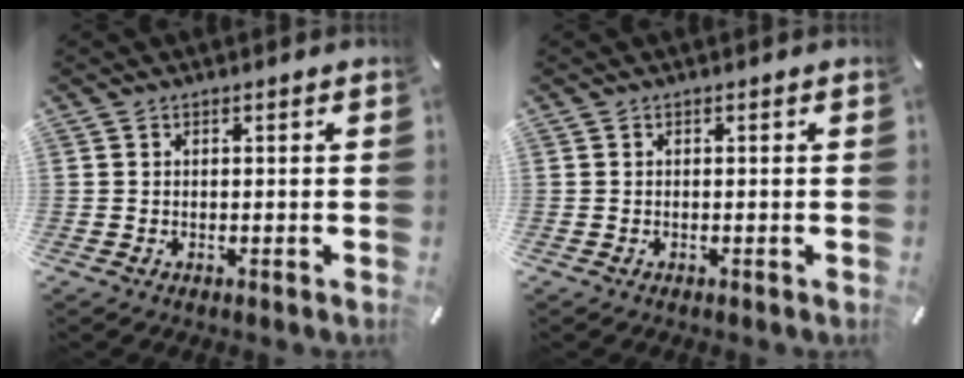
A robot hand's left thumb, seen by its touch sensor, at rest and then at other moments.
{"total": 0.0}